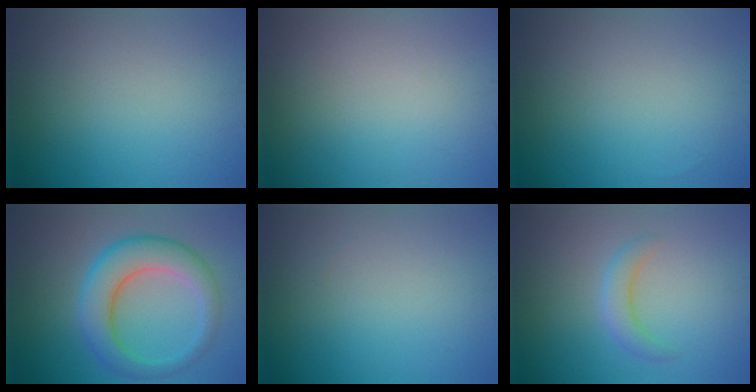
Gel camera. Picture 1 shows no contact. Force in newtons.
{"total": 0.0}
{"total": 0.0}
{"total": 6.4, "press": 6.4, "slide": 0.1}
{"total": 0.0}
{"total": 2.0, "press": 2.0, "slide": 0.1}